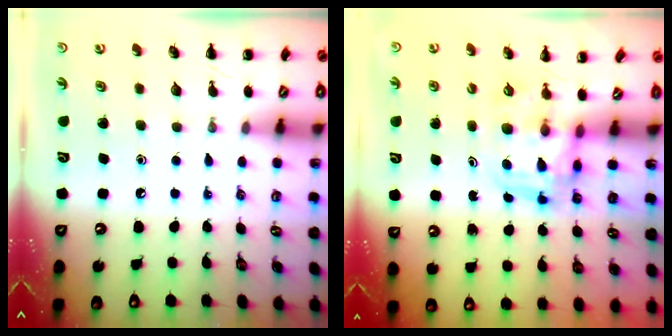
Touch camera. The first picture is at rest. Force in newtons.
{"total": 3.4, "press": 3.4, "slide": 0.7}